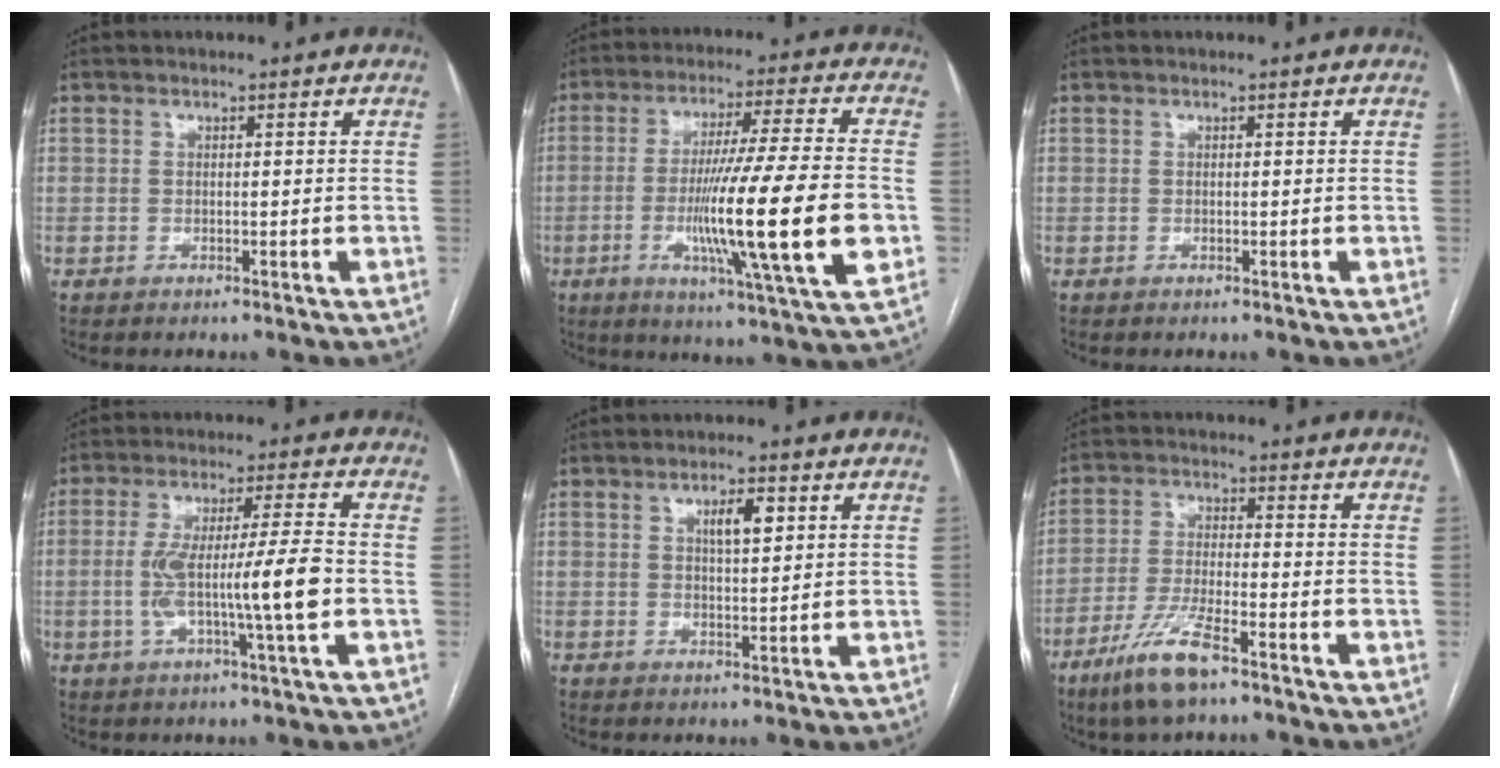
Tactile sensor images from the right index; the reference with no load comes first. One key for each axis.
{"total": 18.9, "fx": -3.8, "fy": -0.5, "fz": 18.5, "tx": -0.303, "ty": -0.017, "tz": -0.064}
{"total": 0.0}
{"total": 11.3, "fx": -1.9, "fy": -0.3, "fz": 11.1, "tx": -0.206, "ty": 0.004, "tz": -0.035}
{"total": 4.0, "fx": 1.6, "fy": 1.0, "fz": 3.5, "tx": -0.060, "ty": 0.002, "tz": 0.027}
{"total": 8.9, "fx": -5.9, "fy": 1.2, "fz": 6.6, "tx": -0.138, "ty": -0.019, "tz": -0.112}